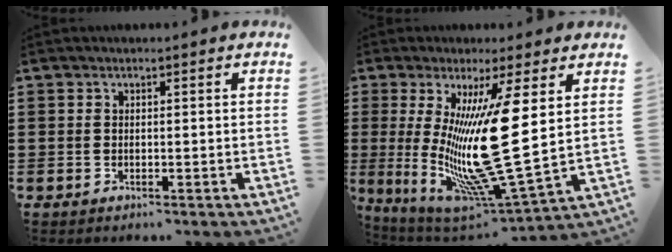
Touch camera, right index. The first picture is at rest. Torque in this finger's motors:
{"motor_torque": [2.14, 0.00, 1.05, 0.21]}